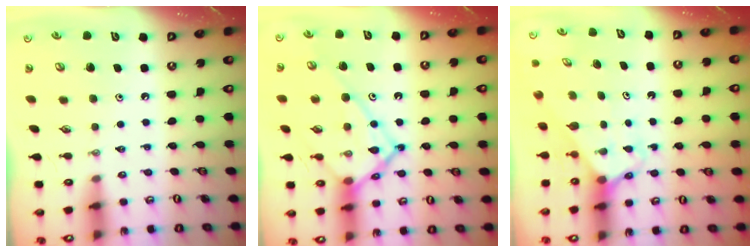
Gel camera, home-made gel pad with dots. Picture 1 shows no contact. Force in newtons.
{"total": 15.0, "press": 15.0, "slide": 1.2}
{"total": 2.6, "press": 2.6, "slide": 0.2}